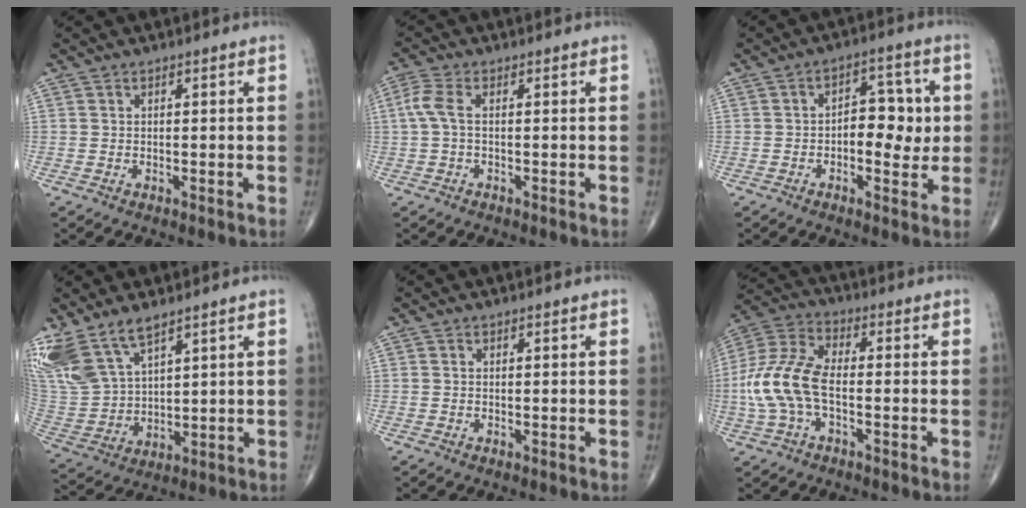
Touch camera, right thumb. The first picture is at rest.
{"total": 4.1, "force": [0.2, 1.9, 3.7], "torque": [-0.105, 0.009, -0.002]}
{"total": 8.5, "force": [-0.1, 5.0, 6.9], "torque": [-0.060, 0.015, -0.006]}
{"total": 14.5, "force": [9.6, 6.4, 8.7], "torque": [-0.186, -0.031, 0.209]}
{"total": 0.0}
{"total": 12.9, "force": [-2.2, 6.7, 10.8], "torque": [-0.245, 0.033, -0.047]}